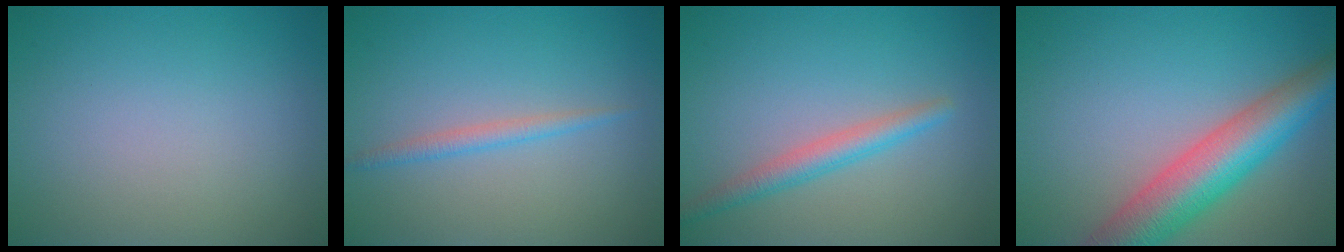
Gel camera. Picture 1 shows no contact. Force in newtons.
{"total": 1.5, "press": 1.5, "slide": 0.1}
{"total": 2.5, "press": 2.5, "slide": 0.1}
{"total": 8.1, "press": 8.1, "slide": 0.3}